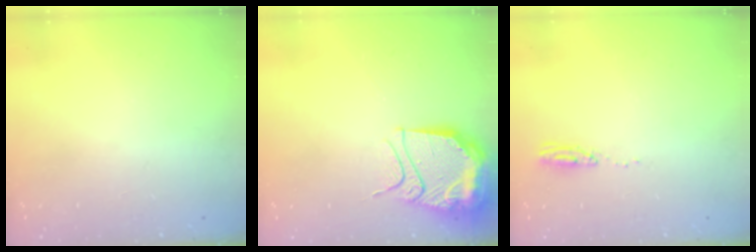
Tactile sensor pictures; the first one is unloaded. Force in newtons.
{"total": 14.2, "press": 14.2, "slide": 1.4}
{"total": 3.6, "press": 3.3, "slide": 1.5}